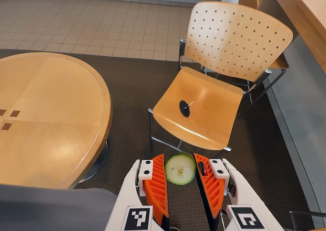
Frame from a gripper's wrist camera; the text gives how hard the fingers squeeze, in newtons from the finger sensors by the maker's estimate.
{"total": 10.0, "left": 10.0, "right": 9.9}